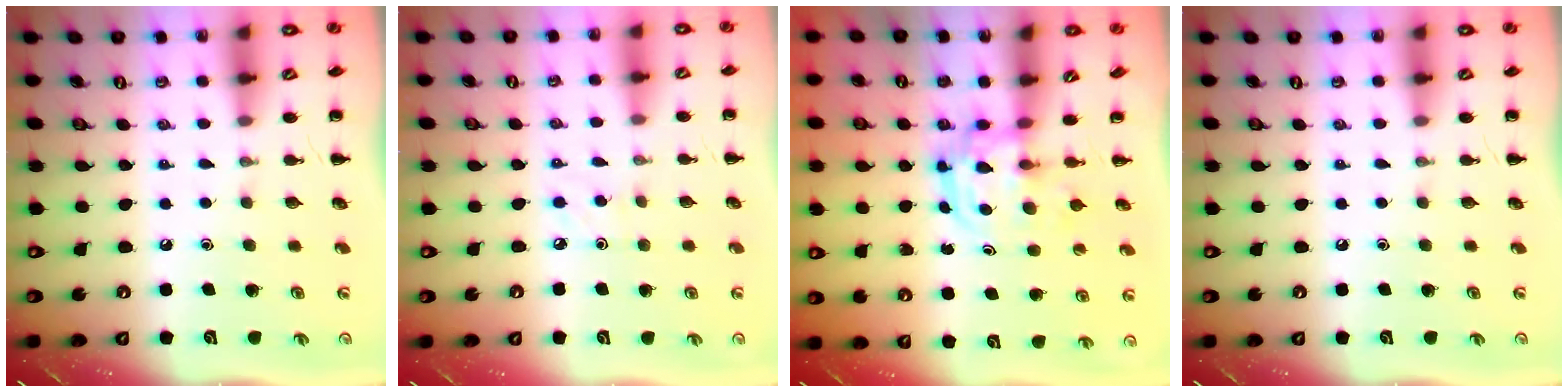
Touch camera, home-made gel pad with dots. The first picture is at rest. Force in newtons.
{"total": 2.8, "press": 2.7, "slide": 1.0}
{"total": 2.9, "press": 2.9, "slide": 0.3}
{"total": 0.0}